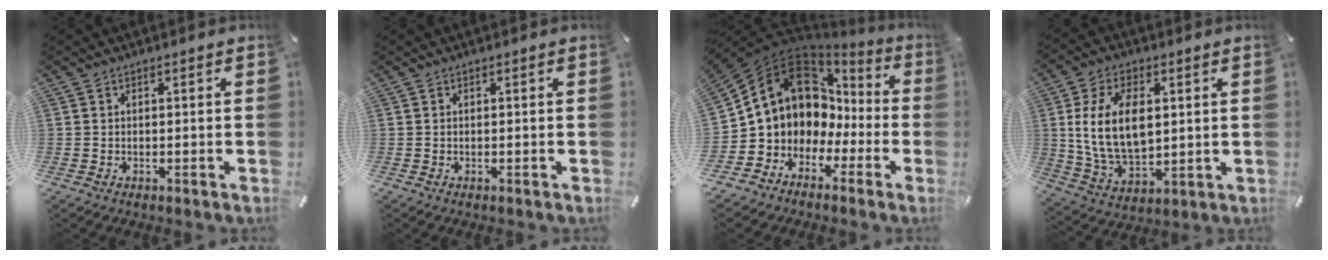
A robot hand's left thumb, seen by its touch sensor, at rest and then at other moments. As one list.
[{"total": 0.0}, {"total": 10.9, "force": [4.2, 9.6, 3.2], "torque": [-0.073, -0.044, 0.092]}, {"total": 13.9, "force": [2.7, 8.7, 10.6], "torque": [-0.241, 0.002, 0.045]}]